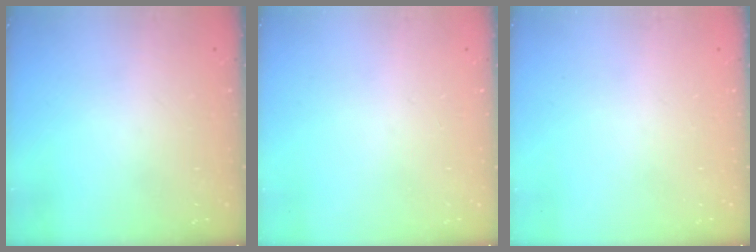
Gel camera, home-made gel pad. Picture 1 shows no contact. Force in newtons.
{"total": 0.0}
{"total": 0.0}